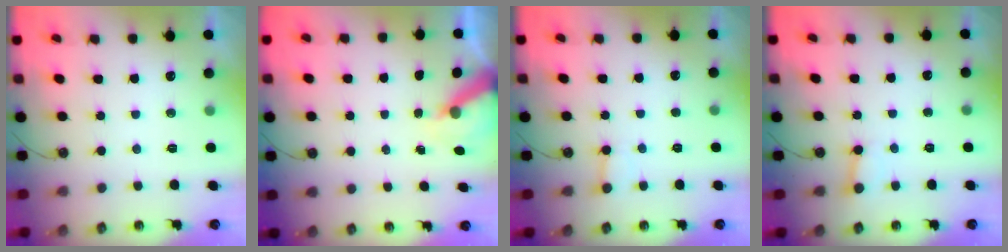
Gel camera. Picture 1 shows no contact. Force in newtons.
{"total": 6.0, "press": 6.0, "slide": 0.5}
{"total": 2.5, "press": 2.5, "slide": 0.1}
{"total": 2.7, "press": 2.7, "slide": 0.3}